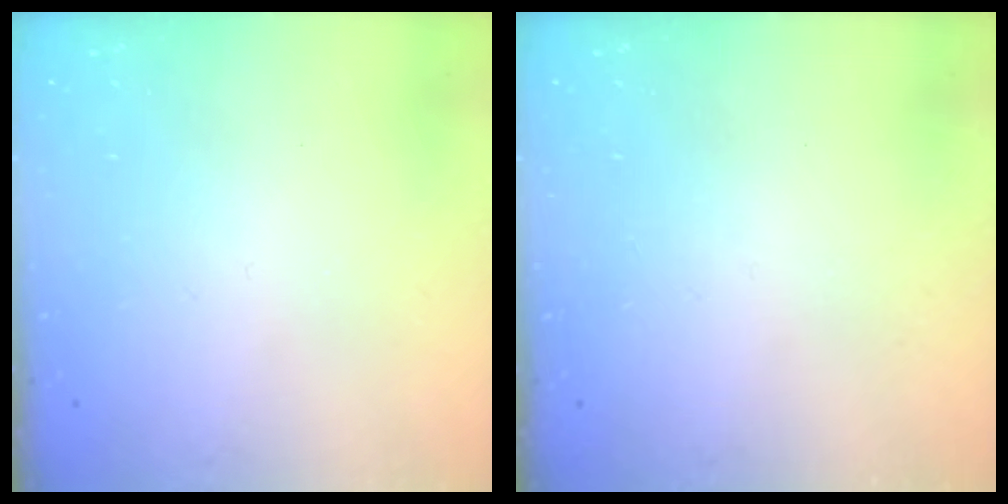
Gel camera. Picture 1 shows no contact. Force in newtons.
{"total": 0.0}